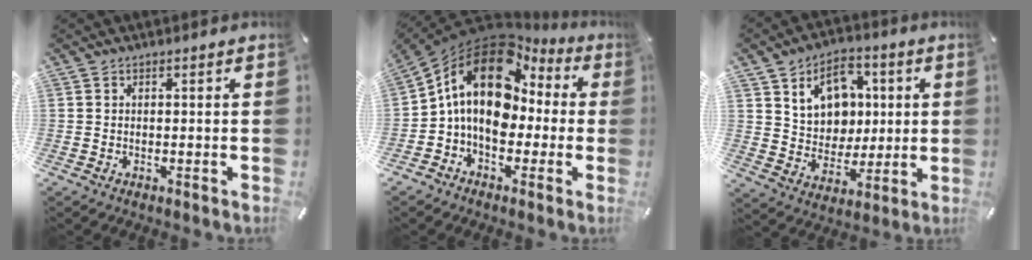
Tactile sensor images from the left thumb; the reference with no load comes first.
{"total": 17.4, "force": [2.9, 12.9, 11.4], "torque": [-0.216, -0.008, 0.049]}
{"total": 11.8, "force": [4.6, 9.9, 4.3], "torque": [-0.074, -0.015, 0.092]}